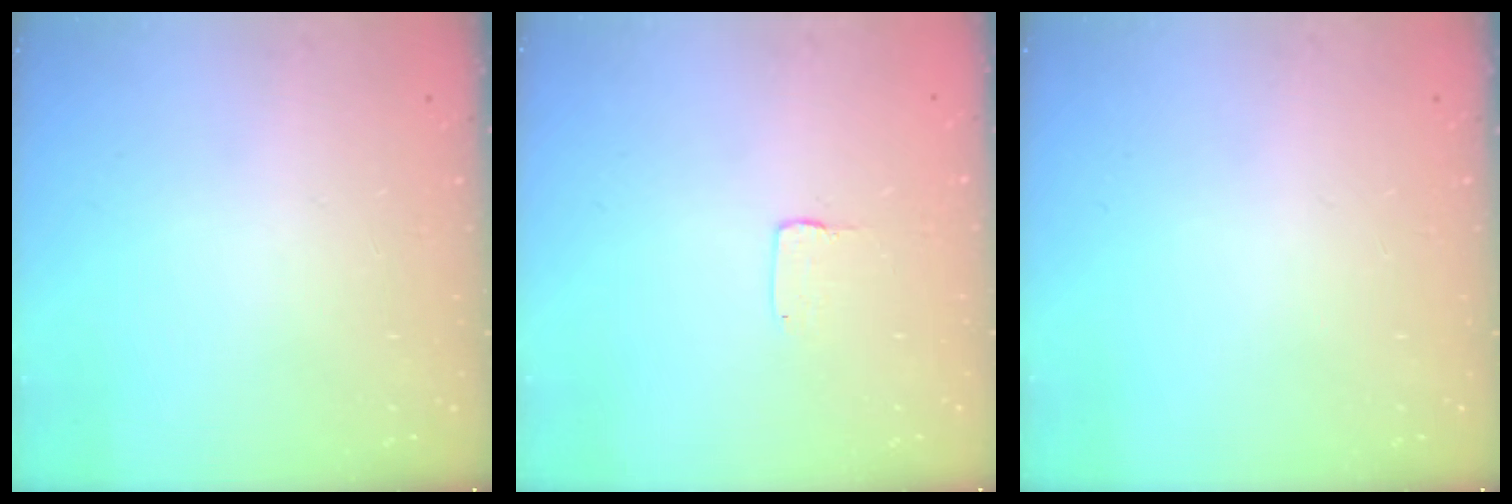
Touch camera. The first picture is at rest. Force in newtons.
{"total": 1.0, "press": 1.0, "slide": 0.1}
{"total": 0.0}